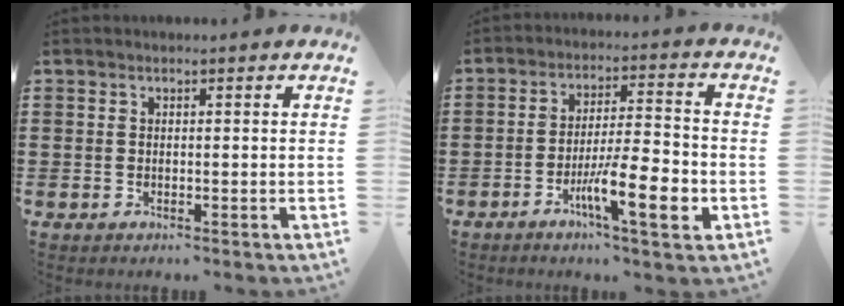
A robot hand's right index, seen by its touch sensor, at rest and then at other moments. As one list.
[{"total": 10.3, "force": [-4.4, 2.1, 9.1], "torque": [-0.159, 0.000, -0.075]}]